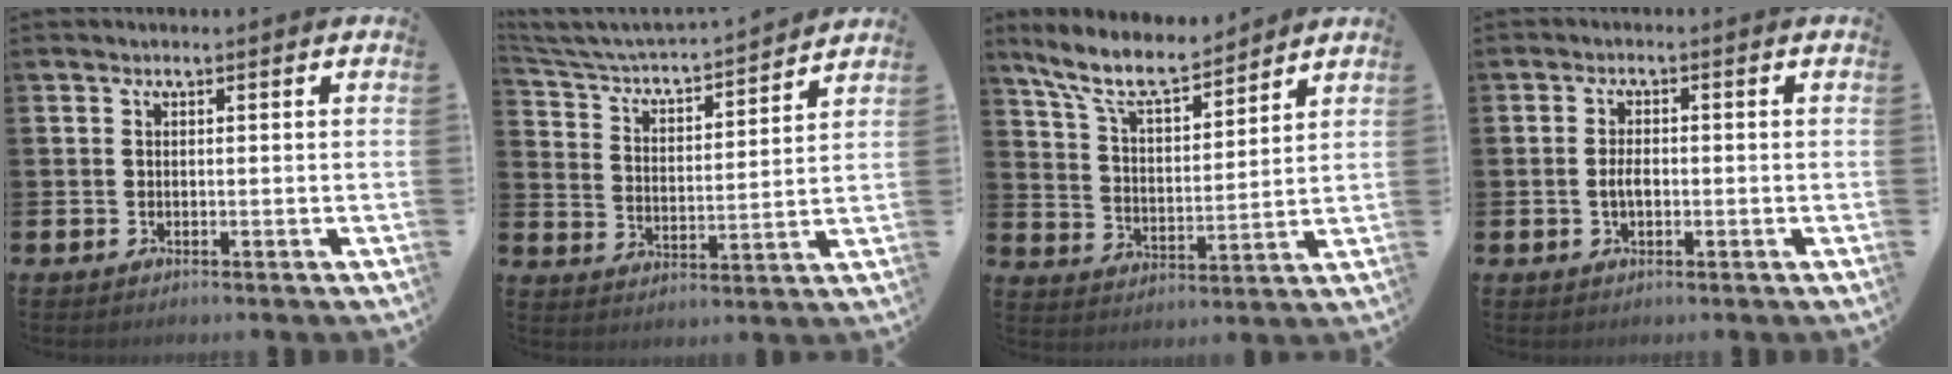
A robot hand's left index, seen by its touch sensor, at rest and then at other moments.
{"total": 4.4, "force": [4.1, 0.9, 1.4], "torque": [-0.058, -0.039, 0.061]}
{"total": 9.2, "force": [8.1, 2.2, 3.8], "torque": [-0.112, -0.039, 0.146]}
{"total": 2.4, "force": [-0.3, 1.3, 2.1], "torque": [-0.026, -0.002, -0.010]}